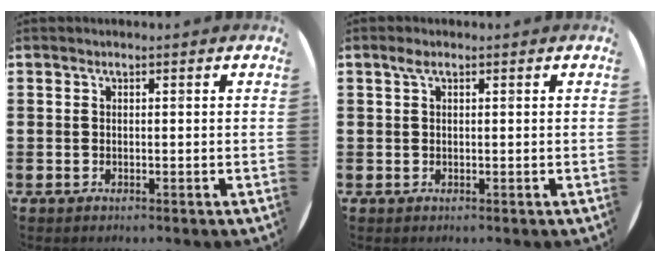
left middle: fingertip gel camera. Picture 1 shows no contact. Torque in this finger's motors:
{"motor_torque": [0.53, -0.28, 0.03, 0.05]}